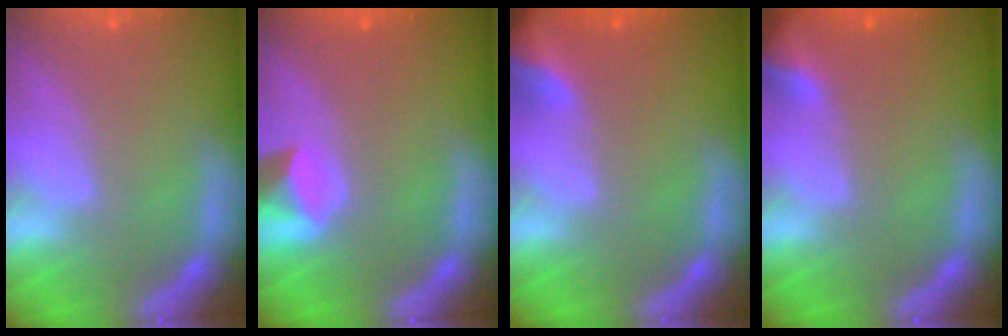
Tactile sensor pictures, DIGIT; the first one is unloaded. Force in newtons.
{"total": 2.4}
{"total": 4.9}
{"total": 2.9}